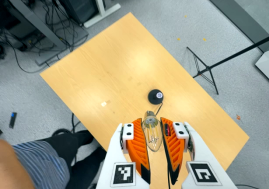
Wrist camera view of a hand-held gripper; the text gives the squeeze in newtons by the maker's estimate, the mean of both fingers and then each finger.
{"total": 20.7, "left": 24.1, "right": 17.3}